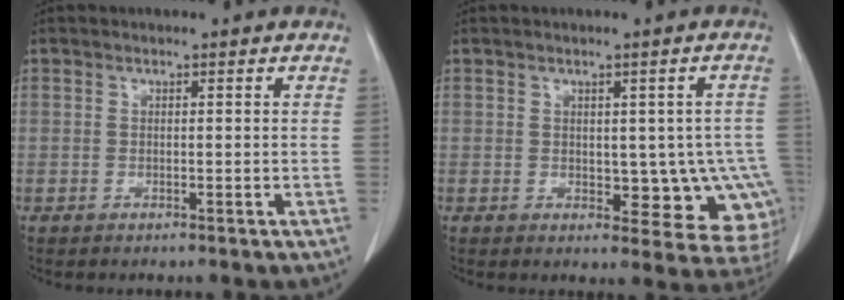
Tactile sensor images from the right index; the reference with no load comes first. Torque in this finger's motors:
{"motor_torque": [0.23, 0.02, 0.11, 0.01]}